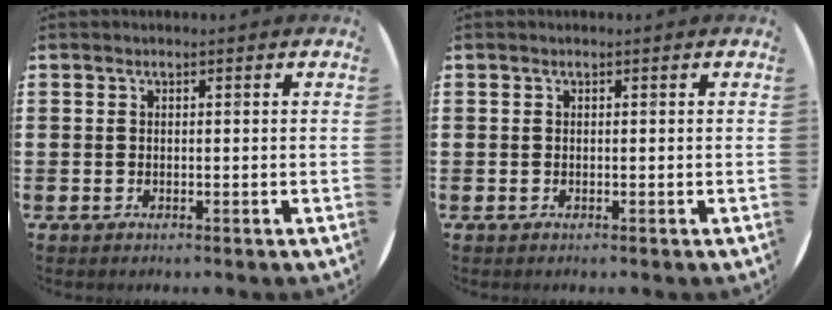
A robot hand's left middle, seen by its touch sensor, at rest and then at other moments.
{"total": 0.0}